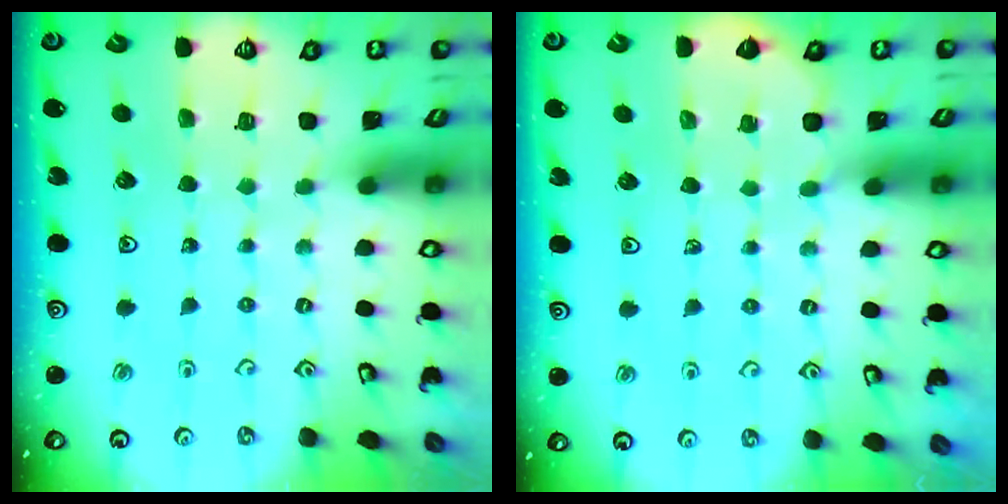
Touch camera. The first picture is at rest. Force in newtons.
{"total": 2.3, "press": 2.3, "slide": 0.1}